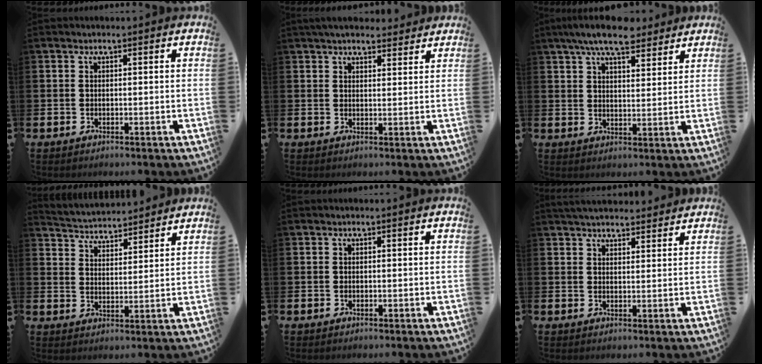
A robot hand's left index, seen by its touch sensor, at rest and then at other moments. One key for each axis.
{"total": 3.9, "fx": 3.7, "fy": 1.1, "fz": 0.7, "tx": -0.021, "ty": -0.010, "tz": 0.069}
{"total": 7.9, "fx": 6.9, "fy": 2.0, "fz": 3.4, "tx": -0.066, "ty": -0.022, "tz": 0.122}
{"total": 4.4, "fx": 4.3, "fy": 0.7, "fz": -0.3, "tx": -0.017, "ty": -0.030, "tz": 0.076}
{"total": 0.0}
{"total": 3.8, "fx": 3.7, "fy": 0.7, "fz": 0.5, "tx": -0.015, "ty": -0.013, "tz": 0.068}